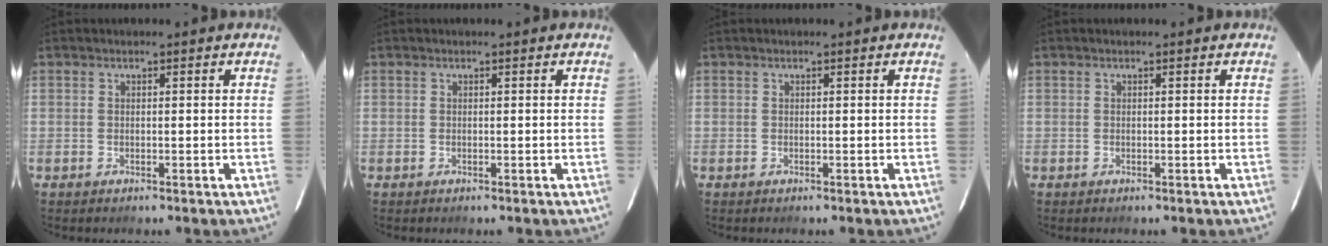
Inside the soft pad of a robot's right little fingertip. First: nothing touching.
{"total": 0.0}
{"total": 0.0}
{"total": 0.0}